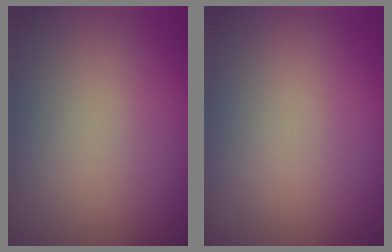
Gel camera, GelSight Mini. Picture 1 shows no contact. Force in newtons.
{"total": 0.0}